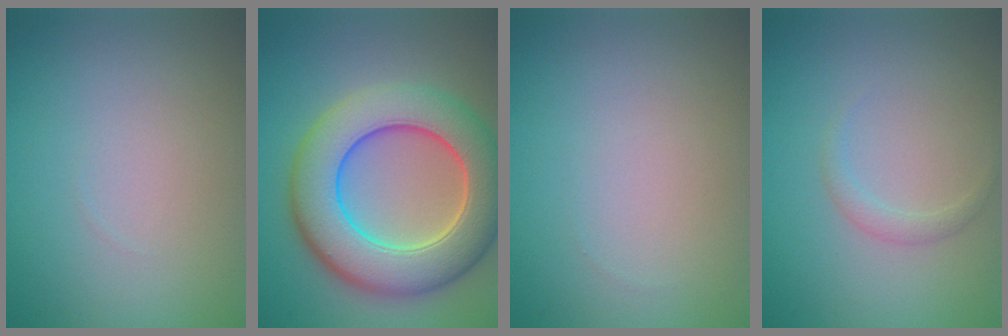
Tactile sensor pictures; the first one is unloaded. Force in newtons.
{"total": 10.2, "press": 10.2, "slide": 0.8}
{"total": 0.0}
{"total": 1.1, "press": 1.1, "slide": 0.0}